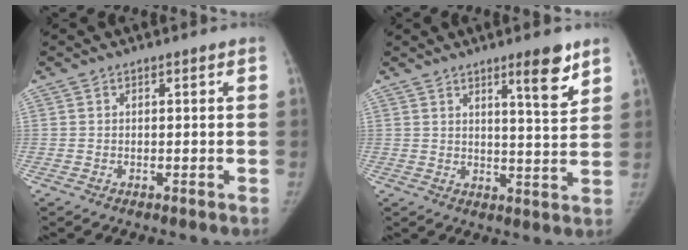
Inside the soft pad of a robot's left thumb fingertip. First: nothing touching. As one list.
[{"total": 7.6, "force": [4.9, 1.1, 5.7], "torque": [-0.074, -0.036, 0.071]}]